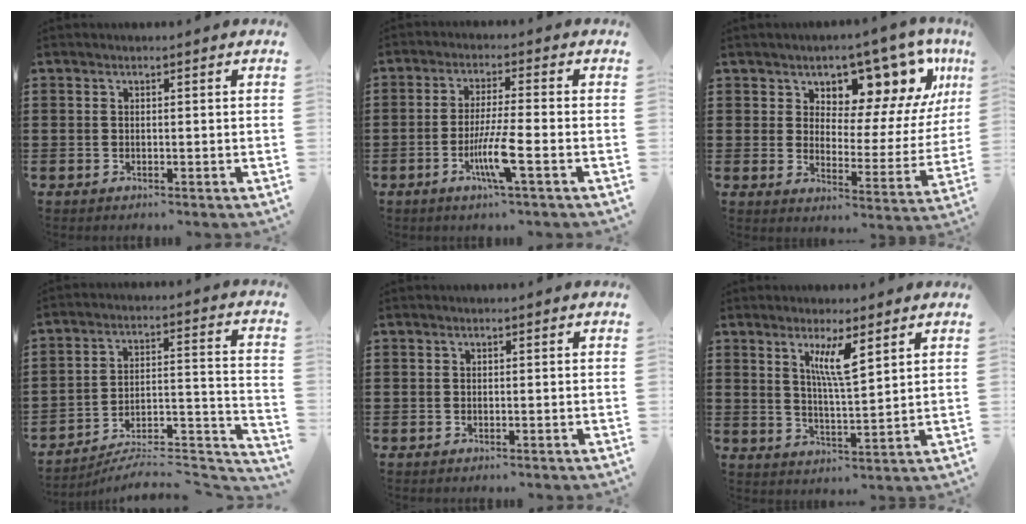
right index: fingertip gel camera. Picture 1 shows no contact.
{"total": 6.9, "force": [-2.6, 0.1, 6.4], "torque": [-0.126, -0.019, -0.050]}
{"total": 10.2, "force": [7.6, 4.8, 4.9], "torque": [-0.092, -0.056, 0.132]}
{"total": 6.3, "force": [-5.8, 1.2, 2.2], "torque": [-0.031, 0.000, -0.115]}
{"total": 0.0}
{"total": 5.9, "force": [3.1, 1.0, 4.9], "torque": [-0.098, 0.000, 0.050]}